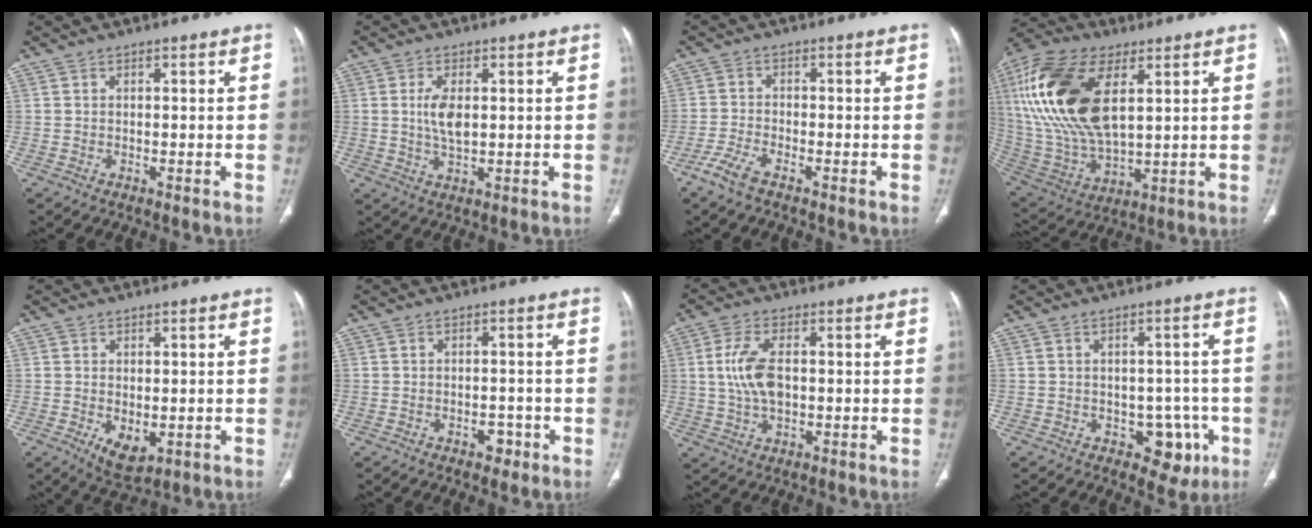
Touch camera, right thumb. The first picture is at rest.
{"total": 5.2, "force": [0.7, 2.5, 4.5], "torque": [-0.091, -0.005, 0.018]}
{"total": 4.1, "force": [-3.0, 1.0, 2.6], "torque": [-0.071, 0.009, -0.064]}
{"total": 24.0, "force": [6.9, 12.2, 19.5], "torque": [-0.408, -0.016, 0.131]}
{"total": 5.7, "force": [-1.4, 3.4, 4.4], "torque": [-0.067, -0.011, -0.008]}
{"total": 2.9, "force": [-1.6, 1.9, 1.6], "torque": [-0.008, 0.009, -0.018]}
{"total": 8.1, "force": [0.6, 4.3, 6.9], "torque": [-0.146, 0.005, 0.012]}
{"total": 7.1, "force": [-2.9, 5.0, 4.1], "torque": [-0.014, 0.018, -0.033]}